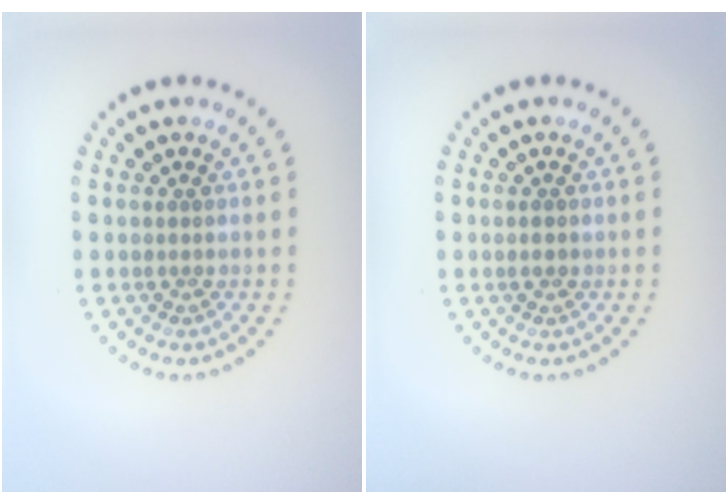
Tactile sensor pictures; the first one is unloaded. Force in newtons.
{"total": 1.0, "press": 1.0, "slide": 0.1}